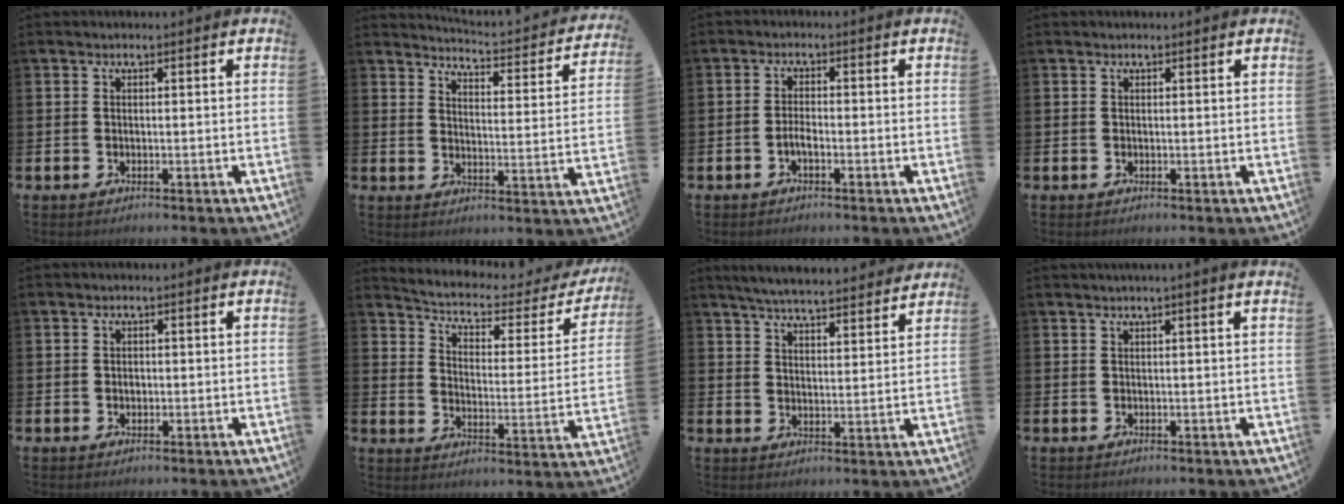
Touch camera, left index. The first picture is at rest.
{"total": 3.5, "force": [3.4, 0.0, 0.7], "torque": [-0.025, -0.038, 0.050]}
{"total": 1.4, "force": [-0.7, 0.5, 1.1], "torque": [-0.020, 0.000, -0.014]}
{"total": 0.0}
{"total": 0.8, "force": [0.1, 0.7, 0.4], "torque": [0.002, 0.002, -0.003]}
{"total": 4.2, "force": [3.4, 1.6, 1.8], "torque": [-0.060, -0.029, 0.048]}
{"total": 5.9, "force": [5.8, 0.3, 1.1], "torque": [-0.036, -0.036, 0.101]}
{"total": 1.0, "force": [0.7, -0.5, 0.6], "torque": [-0.013, -0.001, 0.013]}